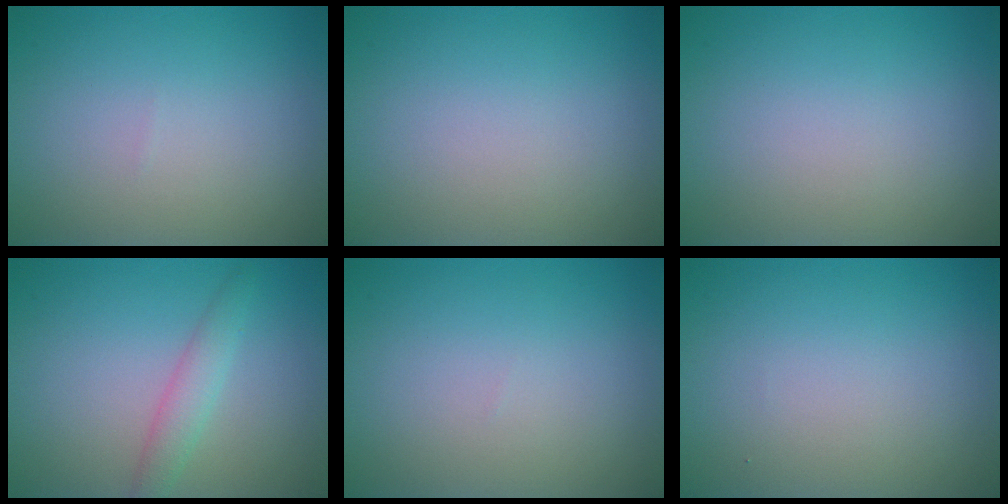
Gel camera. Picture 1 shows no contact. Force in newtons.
{"total": 0.0}
{"total": 0.0}
{"total": 2.2, "press": 2.2, "slide": 0.2}
{"total": 0.0}
{"total": 0.0}